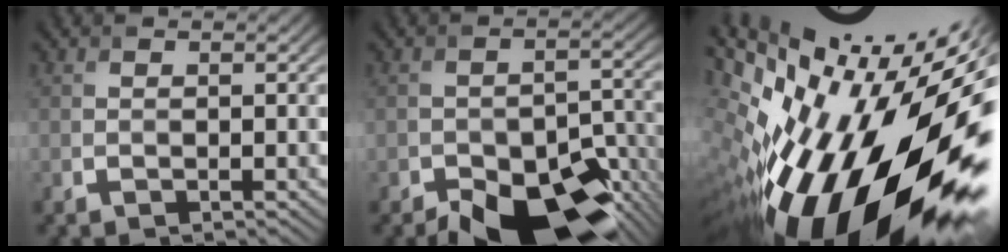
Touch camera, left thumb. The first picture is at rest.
{"total": 13.2, "force": [-9.1, 5.7, 7.7], "torque": [-0.111, -0.021, -0.136]}
{"total": 21.2, "force": [-4.5, 7.4, 19.3], "torque": [-0.340, -0.052, -0.086]}